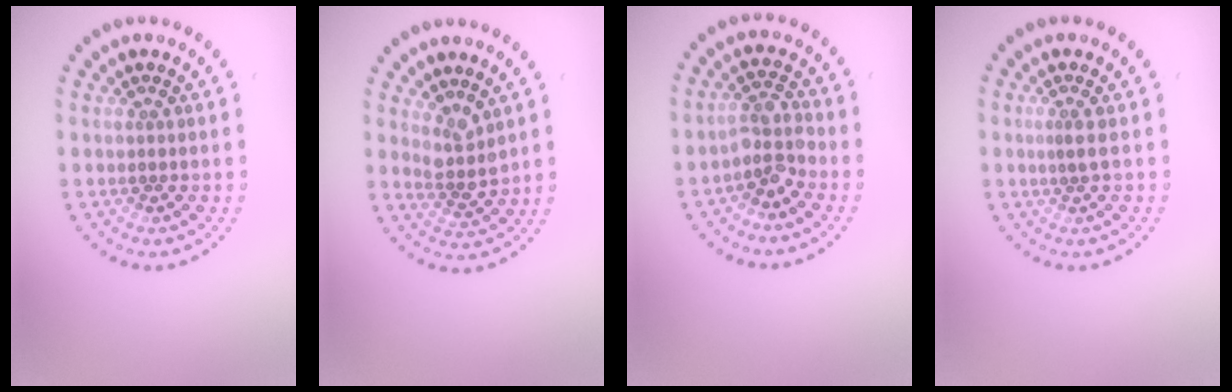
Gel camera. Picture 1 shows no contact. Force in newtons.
{"total": 2.4, "press": 1.9, "slide": 1.5}
{"total": 2.8, "press": 2.3, "slide": 1.6}
{"total": 0.8, "press": 0.5, "slide": 0.7}